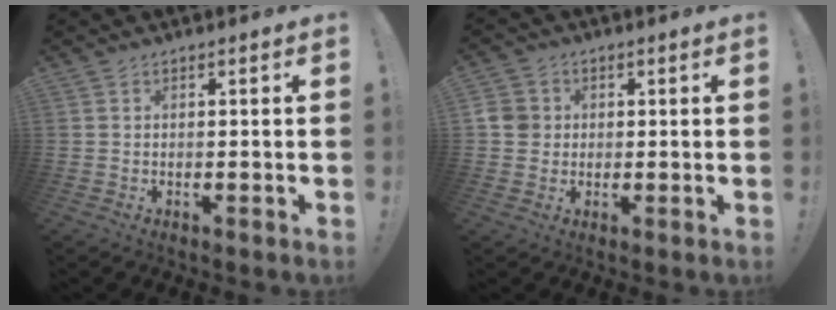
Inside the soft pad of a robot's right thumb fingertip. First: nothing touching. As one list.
[{"total": 5.4, "force": [0.5, 5.1, 1.8], "torque": [-0.038, 0.007, 0.009]}]